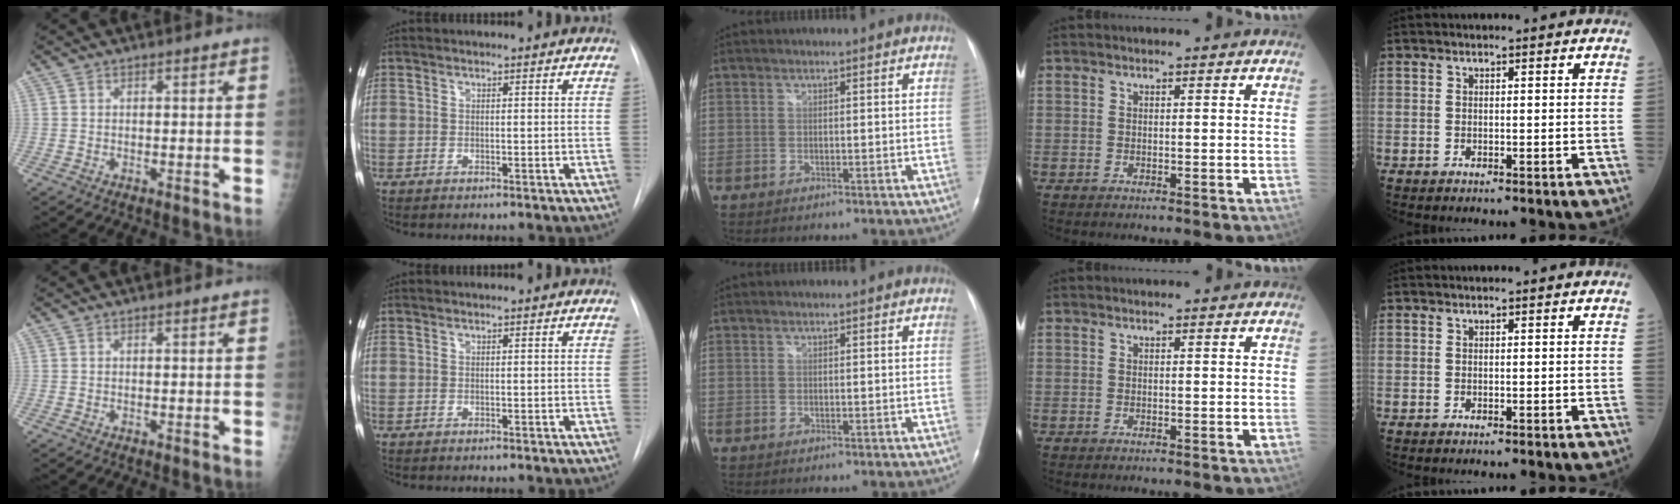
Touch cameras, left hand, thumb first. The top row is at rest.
{}